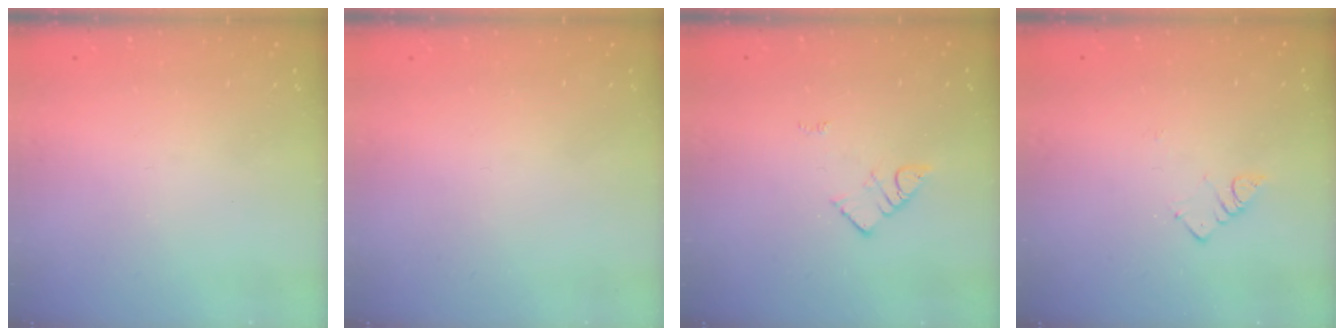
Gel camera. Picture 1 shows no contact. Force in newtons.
{"total": 1.5, "press": 1.5, "slide": 0.1}
{"total": 3.1, "press": 3.1, "slide": 0.2}
{"total": 3.2, "press": 3.2, "slide": 0.3}